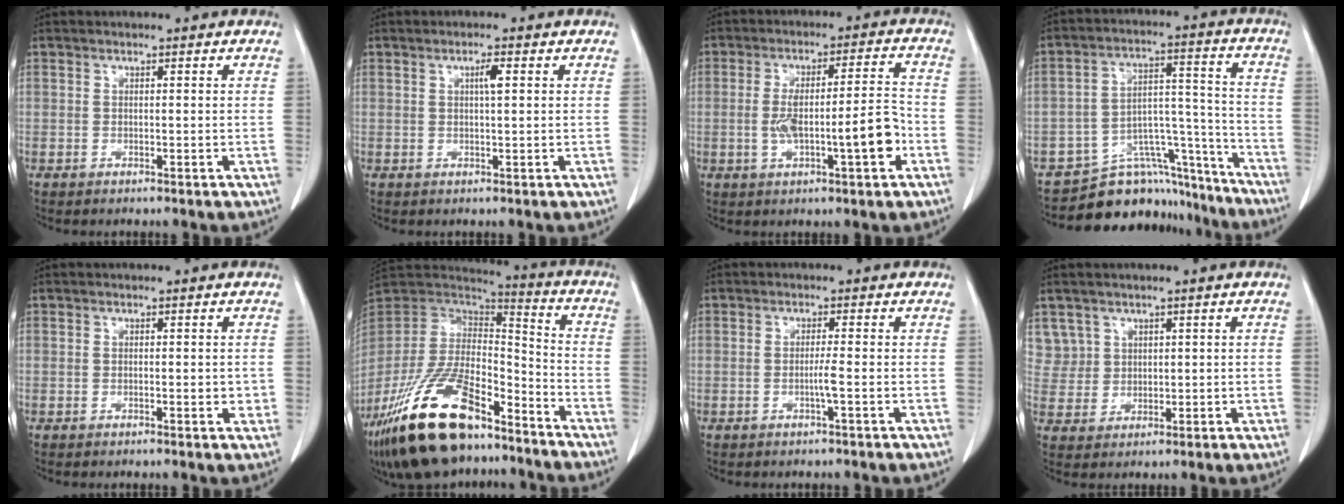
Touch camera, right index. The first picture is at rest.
{"total": 1.9, "force": [0.6, 0.1, 1.8], "torque": [-0.033, 0.002, 0.009]}
{"total": 10.4, "force": [-2.6, 1.6, 10.0], "torque": [-0.165, 0.019, -0.035]}
{"total": 14.5, "force": [-13.3, 5.4, 2.1], "torque": [-0.011, 0.074, -0.198]}
{"total": 1.6, "force": [-0.1, 0.7, 1.4], "torque": [-0.015, 0.000, 0.000]}
{"total": 23.7, "force": [-16.3, 8.8, 14.9], "torque": [-0.306, -0.009, -0.292]}
{"total": 1.8, "force": [-0.6, -0.4, 1.7], "torque": [-0.032, -0.002, -0.011]}
{"total": 4.8, "force": [2.6, 4.0, -0.3], "torque": [0.016, 0.006, 0.056]}